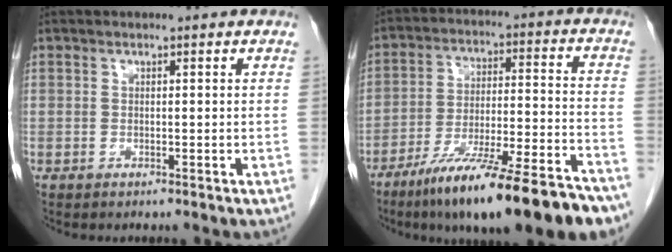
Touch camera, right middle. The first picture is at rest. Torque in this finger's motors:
{"motor_torque": [1.16, -0.97, 0.36, 0.21]}